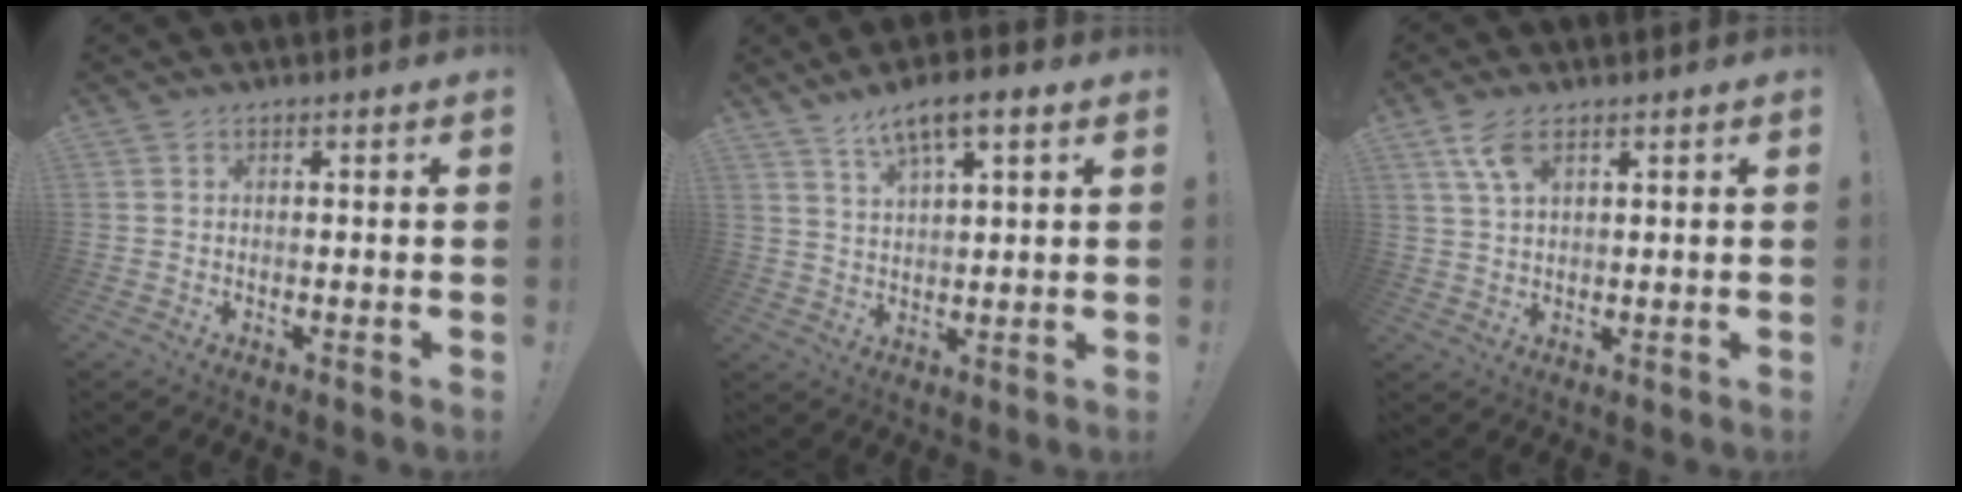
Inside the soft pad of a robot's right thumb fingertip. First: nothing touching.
{"total": 7.9, "force": [5.2, 2.0, 5.5], "torque": [-0.089, -0.022, 0.091]}
{"total": 6.7, "force": [3.9, 2.8, 4.7], "torque": [-0.087, -0.012, 0.073]}